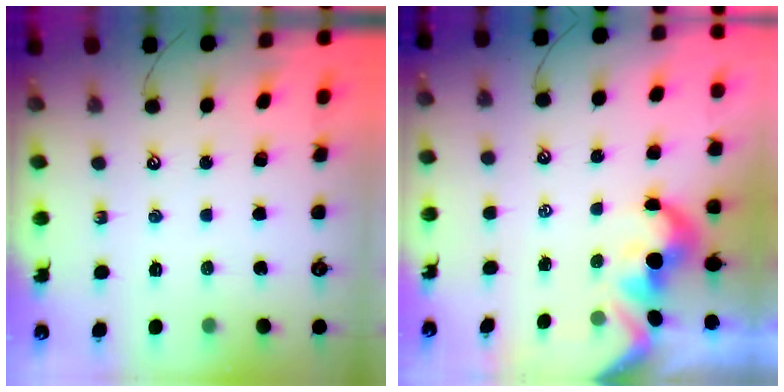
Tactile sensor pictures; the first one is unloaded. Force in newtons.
{"total": 1.7, "press": 1.4, "slide": 1.0}